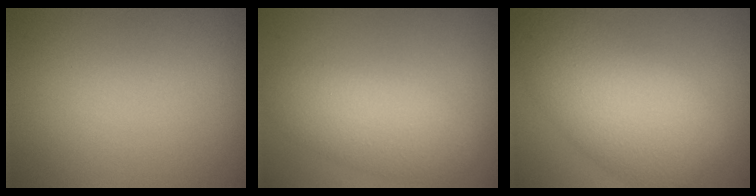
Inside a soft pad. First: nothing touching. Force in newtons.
{"total": 4.6, "press": 4.6, "slide": 0.0}
{"total": 9.7, "press": 9.7, "slide": 0.4}